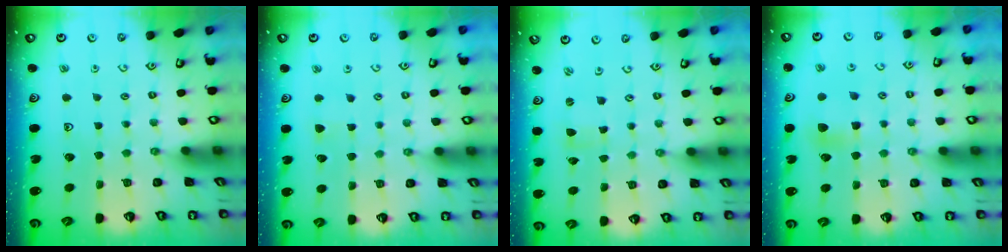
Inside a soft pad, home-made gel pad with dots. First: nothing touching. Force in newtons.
{"total": 2.8, "press": 2.7, "slide": 0.7}
{"total": 0.9, "press": 0.9, "slide": 0.0}
{"total": 6.6, "press": 6.6, "slide": 0.6}